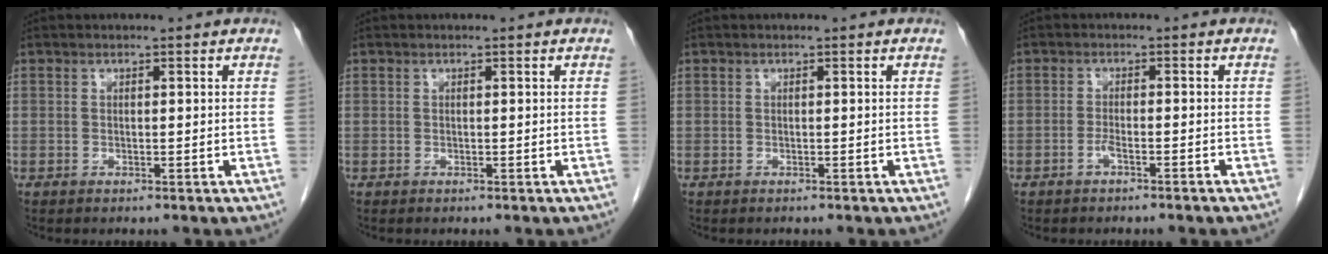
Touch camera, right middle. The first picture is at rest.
{"total": 0.0}
{"total": 0.0}
{"total": 1.6, "force": [-1.2, 0.0, 1.2], "torque": [-0.024, 0.002, -0.022]}